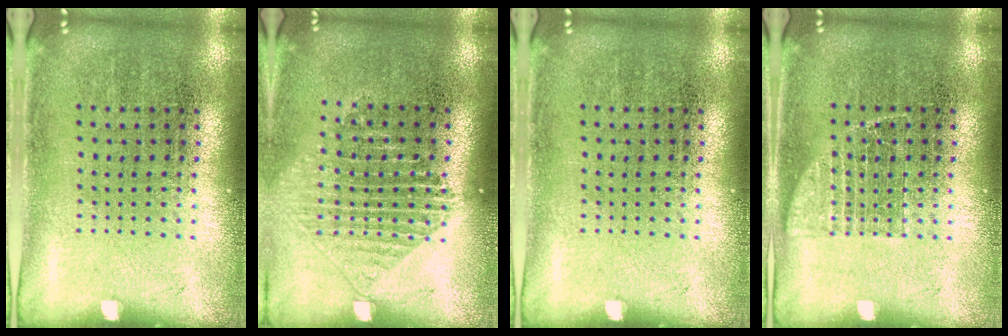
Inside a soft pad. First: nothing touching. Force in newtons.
{"total": 1.3, "press": 1.3, "slide": 0.5}
{"total": 0.0}
{"total": 1.5, "press": 1.5, "slide": 0.3}